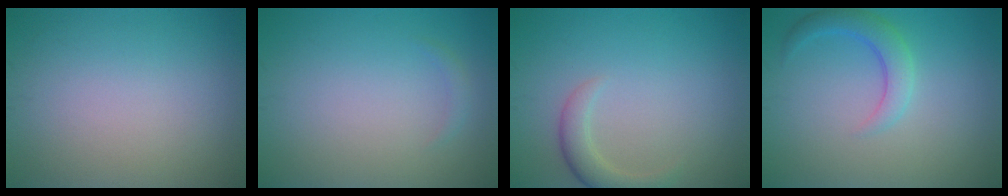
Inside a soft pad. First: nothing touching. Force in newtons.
{"total": 0.7, "press": 0.7, "slide": 0.1}
{"total": 2.5, "press": 2.5, "slide": 0.2}
{"total": 2.8, "press": 2.8, "slide": 0.4}